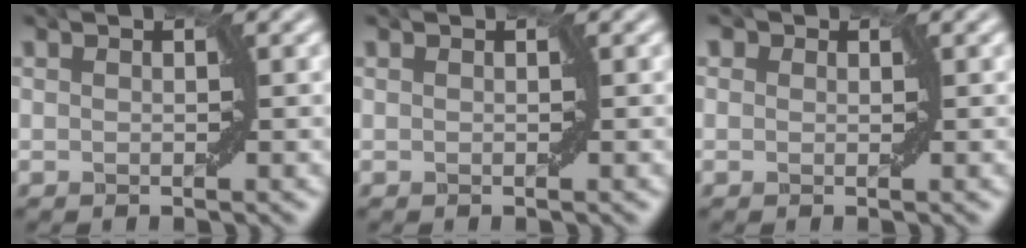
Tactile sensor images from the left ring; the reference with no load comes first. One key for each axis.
{"total": 0.0}
{"total": 0.7, "fx": 0.4, "fy": 0.6, "fz": 0.2, "tx": 0.000, "ty": 0.001, "tz": 0.001}